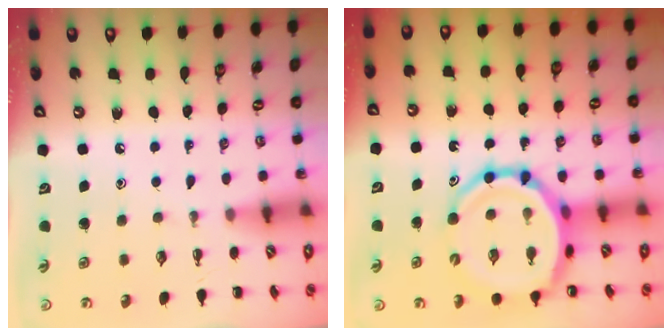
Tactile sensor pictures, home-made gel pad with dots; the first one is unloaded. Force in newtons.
{"total": 14.9, "press": 14.3, "slide": 4.0}